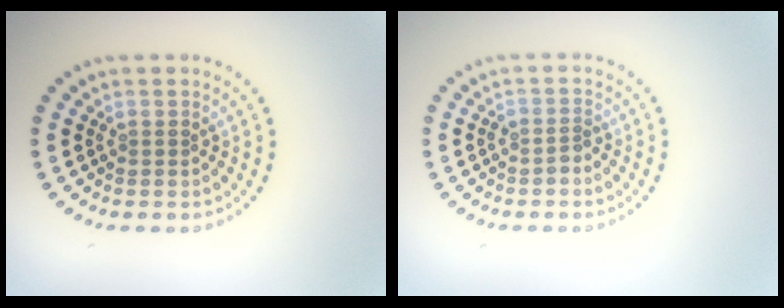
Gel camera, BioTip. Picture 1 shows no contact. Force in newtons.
{"total": 1.0, "press": 0.8, "slide": 0.6}